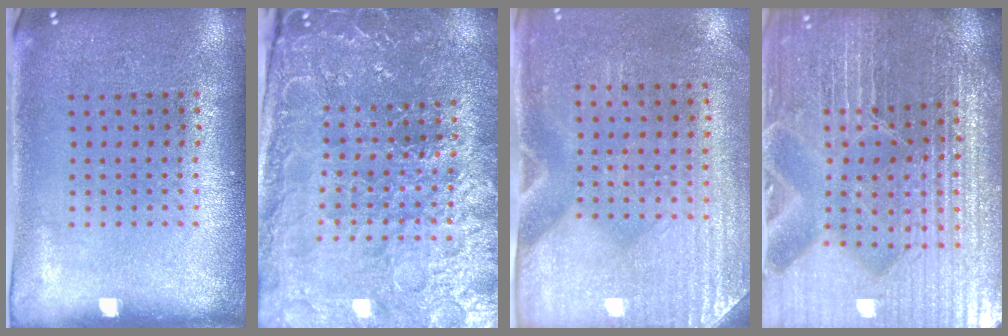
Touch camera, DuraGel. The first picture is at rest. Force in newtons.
{"total": 4.1, "press": 4.0, "slide": 0.8}
{"total": 3.0, "press": 2.6, "slide": 1.5}
{"total": 5.5, "press": 5.1, "slide": 1.9}